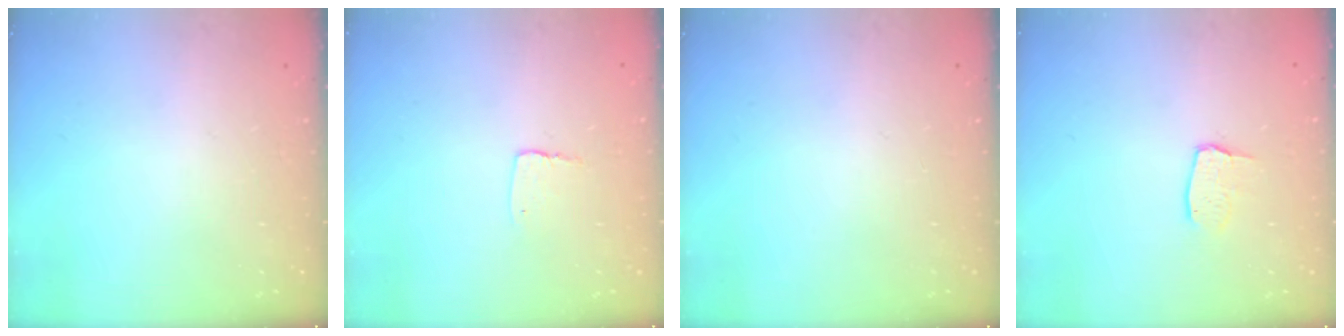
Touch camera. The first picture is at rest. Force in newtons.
{"total": 3.8, "press": 3.8, "slide": 0.4}
{"total": 0.0}
{"total": 3.0, "press": 3.0, "slide": 0.2}